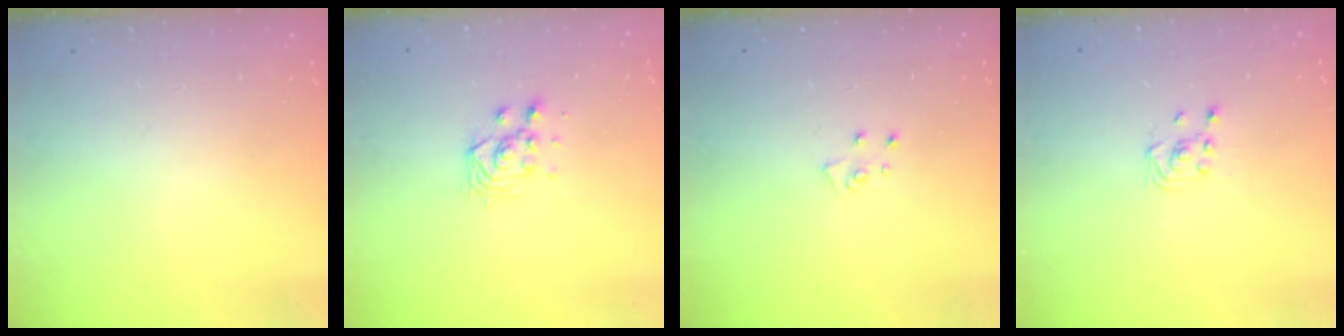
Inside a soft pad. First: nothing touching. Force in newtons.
{"total": 2.9, "press": 2.8, "slide": 0.8}
{"total": 5.1, "press": 5.1, "slide": 0.4}
{"total": 2.3, "press": 2.2, "slide": 0.8}